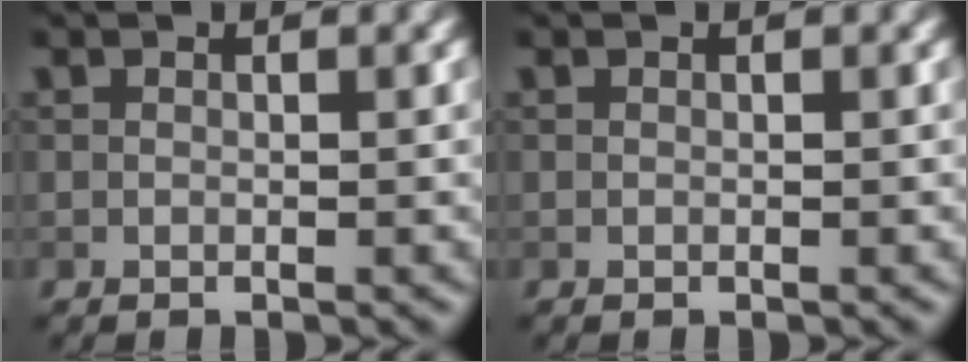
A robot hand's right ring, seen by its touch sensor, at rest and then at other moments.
{"total": 0.0}